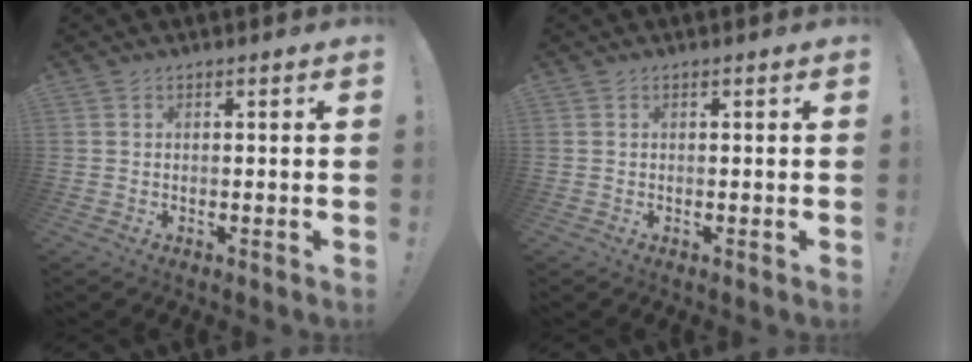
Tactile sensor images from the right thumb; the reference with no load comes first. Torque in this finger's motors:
{"motor_torque": [0.00, 0.00, 0.06, 0.06, 0.04]}